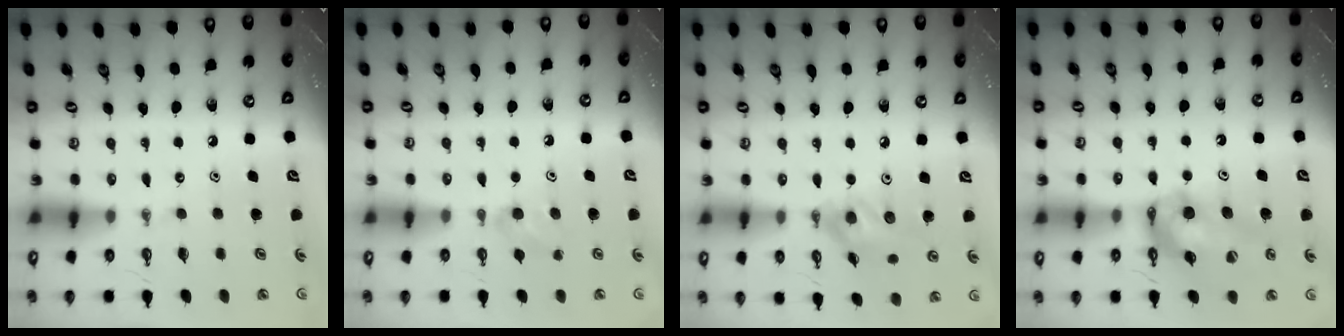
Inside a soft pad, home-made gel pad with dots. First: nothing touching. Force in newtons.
{"total": 5.4, "press": 5.2, "slide": 1.4}
{"total": 11.4, "press": 11.4, "slide": 1.4}
{"total": 12.5, "press": 12.4, "slide": 1.6}